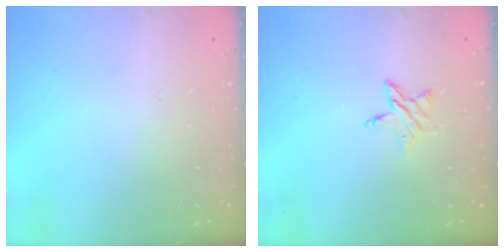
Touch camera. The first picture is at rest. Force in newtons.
{"total": 5.5, "press": 5.4, "slide": 0.5}